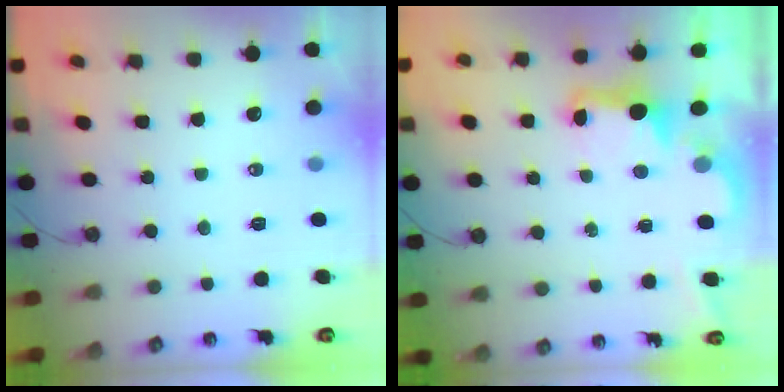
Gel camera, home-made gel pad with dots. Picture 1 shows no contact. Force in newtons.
{"total": 2.7, "press": 2.6, "slide": 0.5}